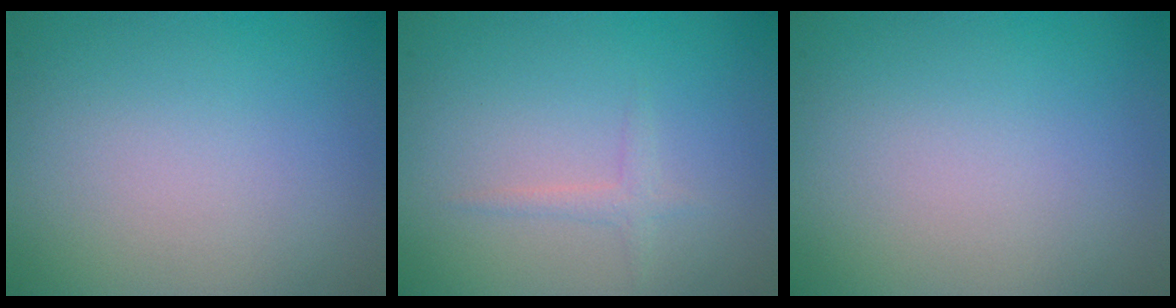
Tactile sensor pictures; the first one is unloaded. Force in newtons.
{"total": 1.0, "press": 1.0, "slide": 0.1}
{"total": 0.0}